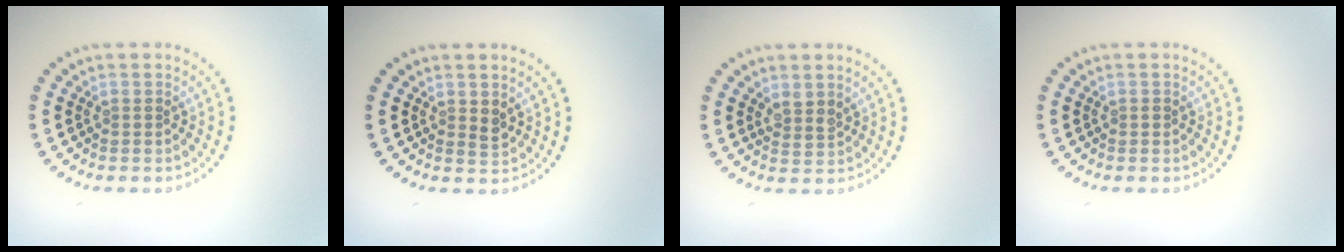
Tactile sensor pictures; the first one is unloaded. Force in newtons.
{"total": 0.9, "press": 0.9, "slide": 0.3}
{"total": 1.3, "press": 1.1, "slide": 0.8}
{"total": 0.5, "press": 0.5, "slide": 0.2}